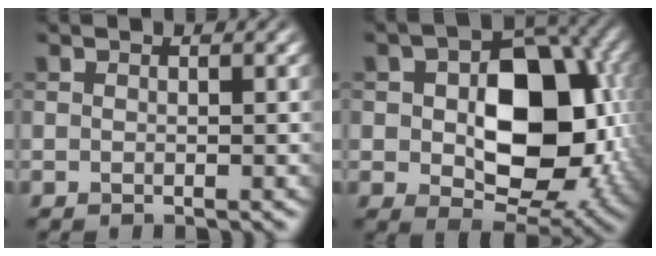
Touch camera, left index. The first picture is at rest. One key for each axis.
{"total": 12.3, "fx": -0.2, "fy": 7.9, "fz": 9.4, "tx": -0.132, "ty": -0.010, "tz": 0.008}